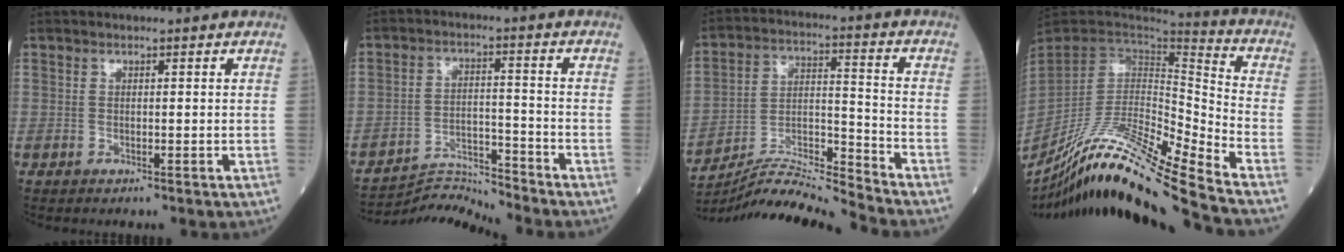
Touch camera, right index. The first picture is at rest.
{"total": 7.5, "force": [-6.8, -2.4, -2.0], "torque": [0.024, 0.011, -0.121]}
{"total": 11.9, "force": [-11.5, -2.5, 1.9], "torque": [-0.037, 0.024, -0.211]}
{"total": 23.8, "force": [-20.1, -1.5, 12.5], "torque": [-0.236, -0.038, -0.356]}